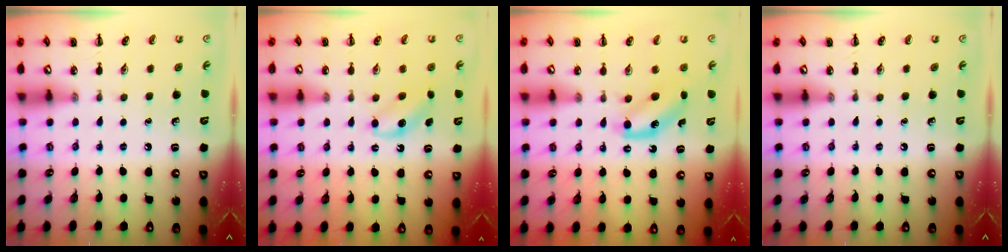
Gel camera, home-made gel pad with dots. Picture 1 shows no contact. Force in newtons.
{"total": 4.6, "press": 4.4, "slide": 1.5}
{"total": 5.4, "press": 5.3, "slide": 1.2}
{"total": 0.0}